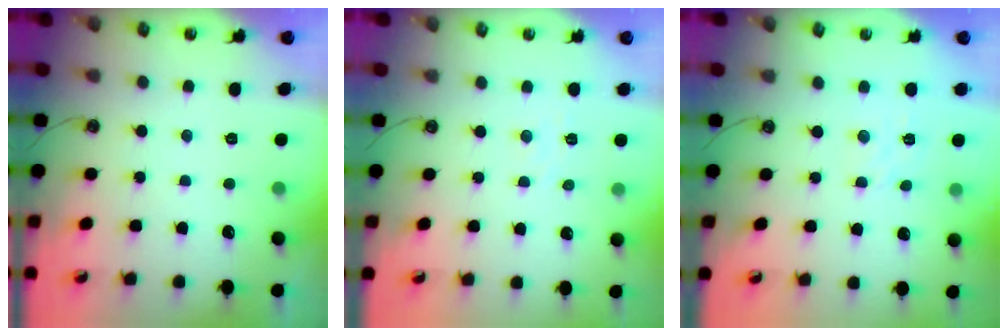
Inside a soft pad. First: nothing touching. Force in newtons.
{"total": 3.2, "press": 3.1, "slide": 0.5}
{"total": 2.1, "press": 2.1, "slide": 0.5}